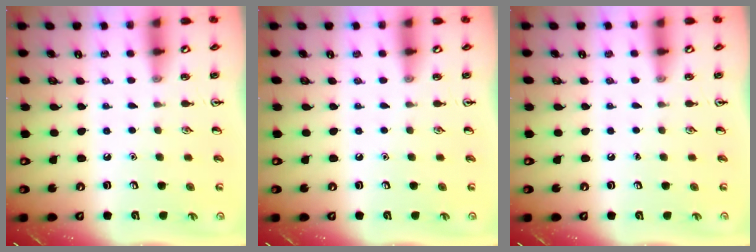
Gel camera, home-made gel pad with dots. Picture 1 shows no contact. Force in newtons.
{"total": 0.0}
{"total": 0.0}